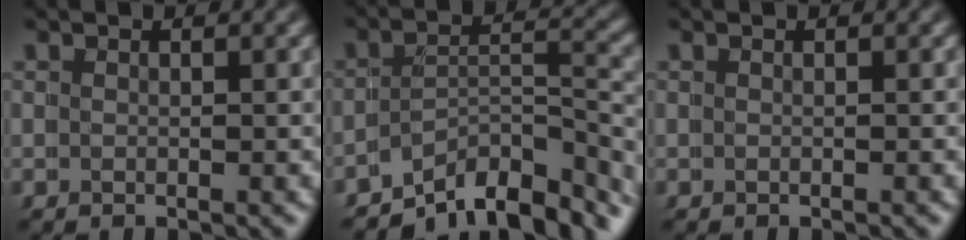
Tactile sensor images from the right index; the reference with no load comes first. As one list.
[{"total": 9.2, "force": [-6.9, 3.8, 4.8], "torque": [-0.063, -0.025, -0.104]}, {"total": 0.0}]